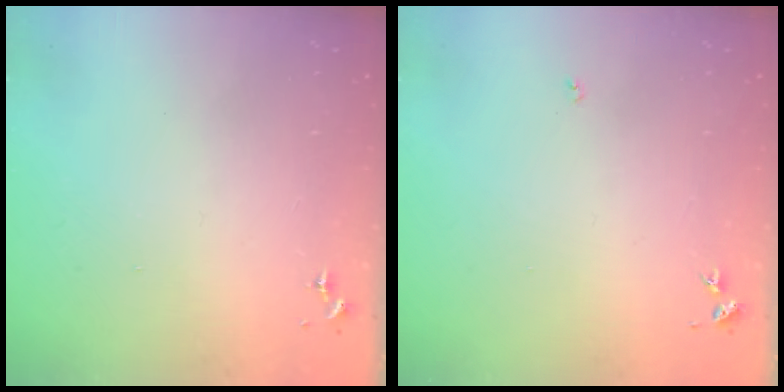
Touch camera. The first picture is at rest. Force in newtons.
{"total": 3.0, "press": 3.0, "slide": 0.4}